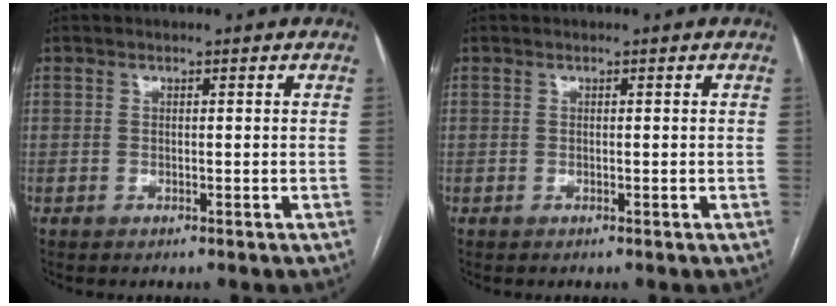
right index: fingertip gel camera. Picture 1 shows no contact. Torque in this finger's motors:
{"motor_torque": [0.00, 0.00, 0.00, 0.00]}